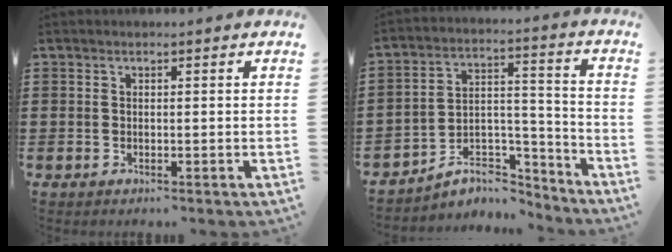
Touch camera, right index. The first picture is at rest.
{"total": 6.4, "force": [-5.3, 3.2, 1.7], "torque": [-0.027, 0.015, -0.099]}